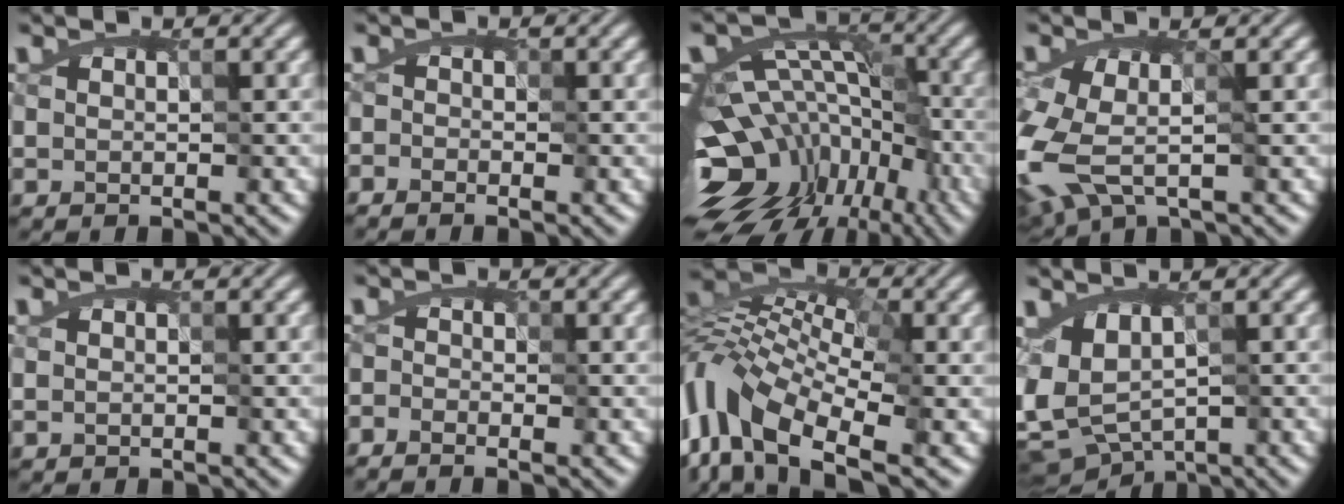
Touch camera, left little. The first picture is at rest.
{"total": 1.0, "force": [-0.8, 0.5, 0.2], "torque": [0.002, 0.004, -0.029]}
{"total": 14.2, "force": [-8.0, 8.8, 7.7], "torque": [-0.121, 0.007, -0.131]}
{"total": 5.8, "force": [-2.5, 2.7, 4.5], "torque": [-0.106, -0.005, -0.059]}
{"total": 0.0}
{"total": 1.8, "force": [-1.4, 0.9, 0.6], "torque": [-0.003, 0.008, -0.037]}
{"total": 10.8, "force": [-4.0, 5.2, 8.6], "torque": [-0.177, 0.017, -0.090]}
{"total": 4.1, "force": [-0.8, 2.7, 2.9], "torque": [-0.056, -0.008, -0.015]}